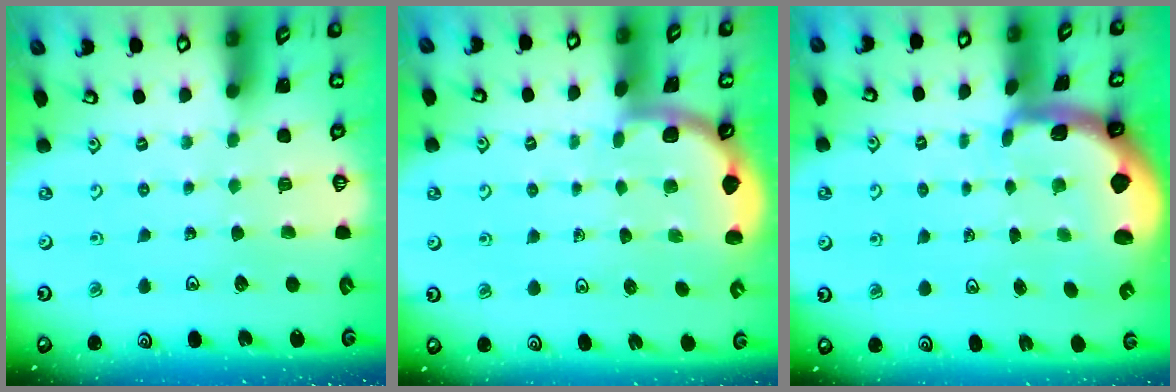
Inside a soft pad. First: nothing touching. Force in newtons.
{"total": 1.9, "press": 1.9, "slide": 0.0}
{"total": 1.9, "press": 1.8, "slide": 0.5}